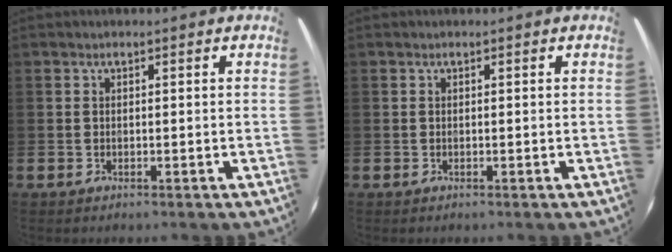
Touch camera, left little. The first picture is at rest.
{"total": 0.0}